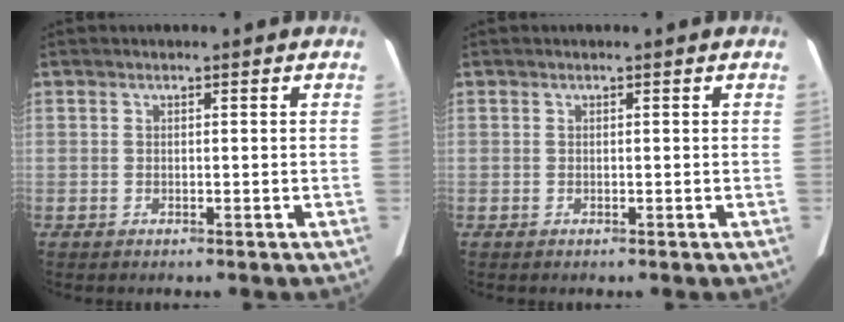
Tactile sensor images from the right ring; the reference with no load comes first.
{"total": 0.0}